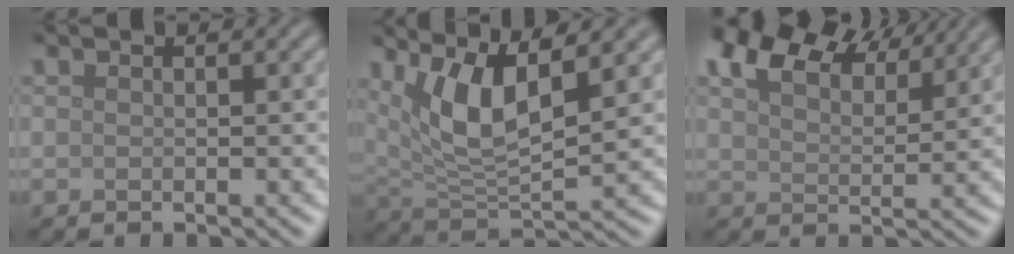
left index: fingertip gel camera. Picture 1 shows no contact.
{"total": 6.8, "force": [2.9, 2.1, 5.7], "torque": [-0.123, -0.010, 0.058]}
{"total": 9.2, "force": [6.9, 3.6, 5.0], "torque": [-0.106, 0.028, 0.102]}